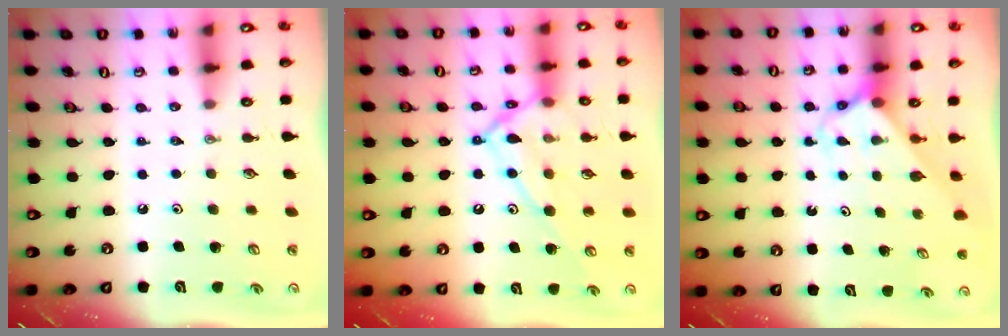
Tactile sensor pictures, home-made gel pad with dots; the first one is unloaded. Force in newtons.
{"total": 16.4, "press": 16.4, "slide": 1.1}
{"total": 2.6, "press": 2.6, "slide": 0.1}